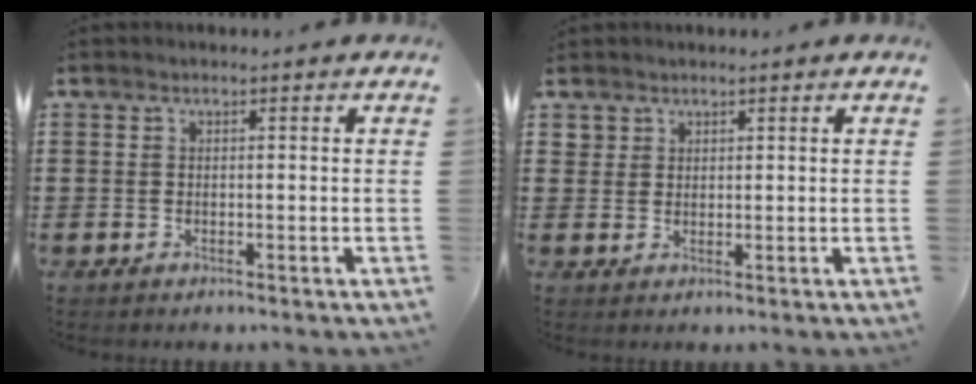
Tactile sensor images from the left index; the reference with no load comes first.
{"total": 1.8, "force": [1.4, 1.2, 0.1], "torque": [-0.007, 0.003, 0.028]}